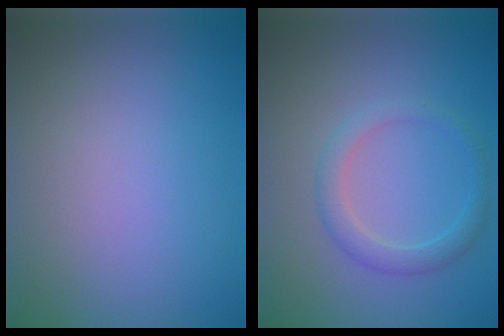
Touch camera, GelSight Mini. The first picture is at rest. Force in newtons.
{"total": 2.2, "press": 2.2, "slide": 0.2}